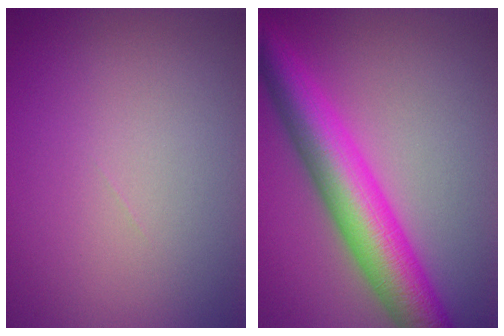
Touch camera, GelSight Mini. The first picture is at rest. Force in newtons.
{"total": 8.2, "press": 8.2, "slide": 0.1}